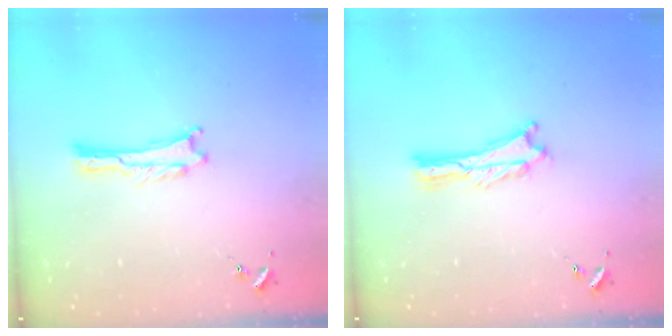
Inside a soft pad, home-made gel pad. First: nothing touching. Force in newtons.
{"total": 1.3, "press": 1.3, "slide": 0.3}